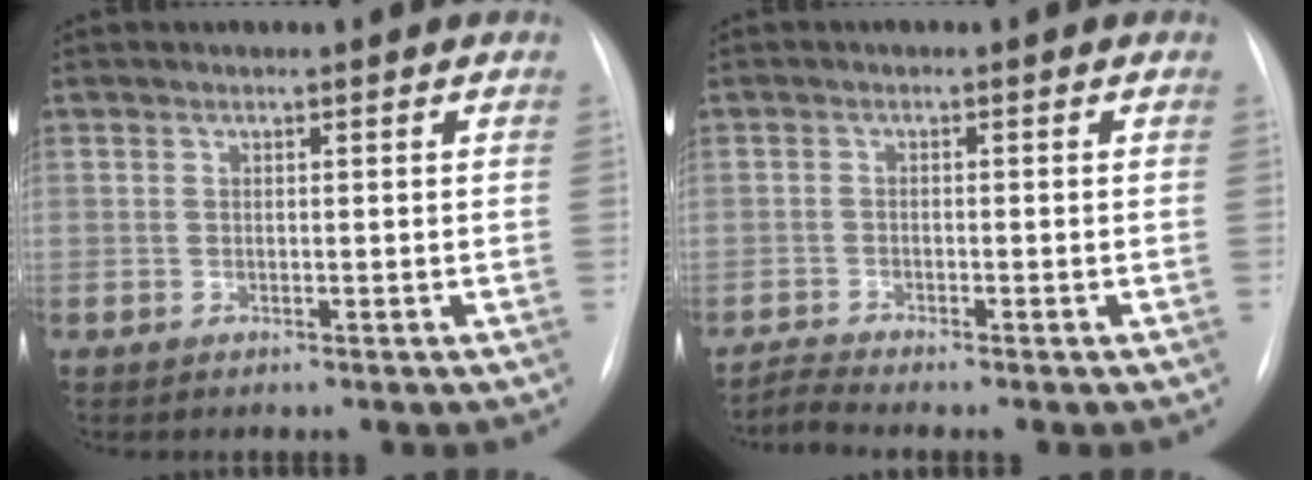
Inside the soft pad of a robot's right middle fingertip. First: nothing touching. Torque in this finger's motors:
{"motor_torque": [-0.17, -0.11, -0.05, 0.01]}